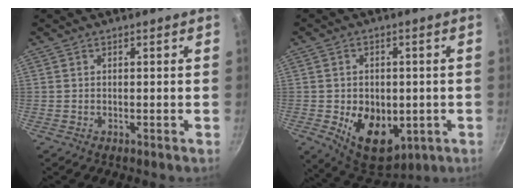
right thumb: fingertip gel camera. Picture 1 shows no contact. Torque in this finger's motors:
{"motor_torque": [-0.34, 0.77, 0.13, 0.28, 0.17]}